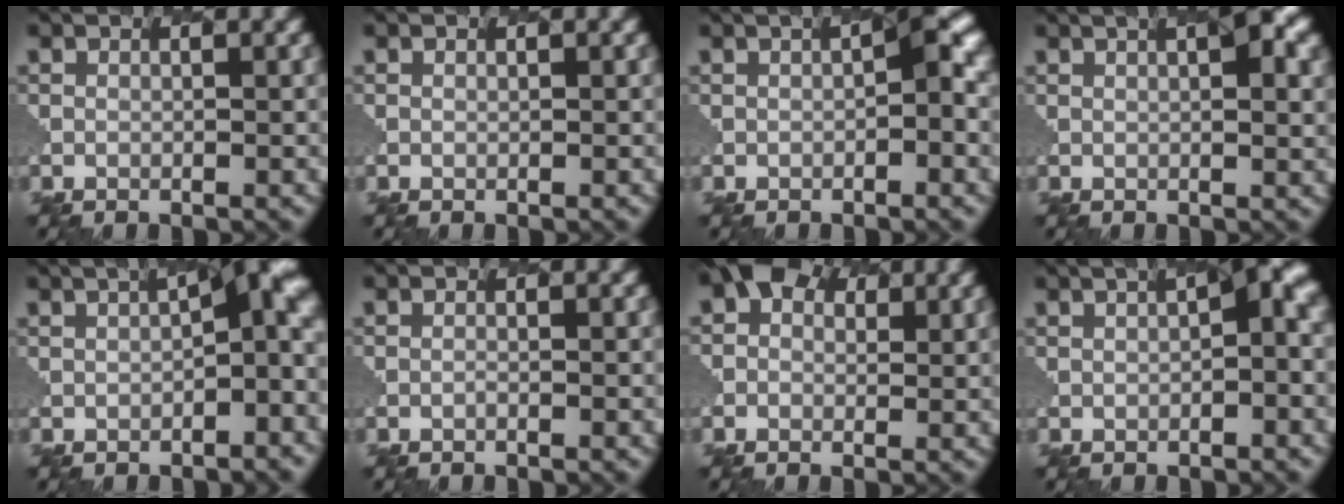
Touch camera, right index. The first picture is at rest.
{"total": 0.0}
{"total": 2.6, "force": [0.1, 0.2, 2.6], "torque": [-0.044, 0.013, -0.001]}
{"total": 4.1, "force": [1.5, 1.1, 3.7], "torque": [-0.031, 0.017, 0.013]}
{"total": 7.9, "force": [0.0, 2.6, 7.4], "torque": [-0.082, 0.013, 0.002]}
{"total": 0.5, "force": [-0.4, -0.1, -0.3], "torque": [-0.001, 0.006, -0.013]}
{"total": 4.7, "force": [1.7, 3.6, 2.5], "torque": [-0.010, 0.021, -0.001]}
{"total": 4.8, "force": [0.7, 1.0, 4.7], "torque": [-0.055, 0.015, 0.008]}